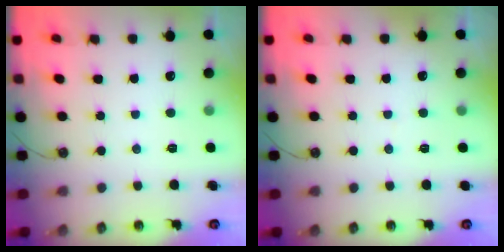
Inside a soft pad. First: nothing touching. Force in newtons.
{"total": 1.4, "press": 1.4, "slide": 0.1}